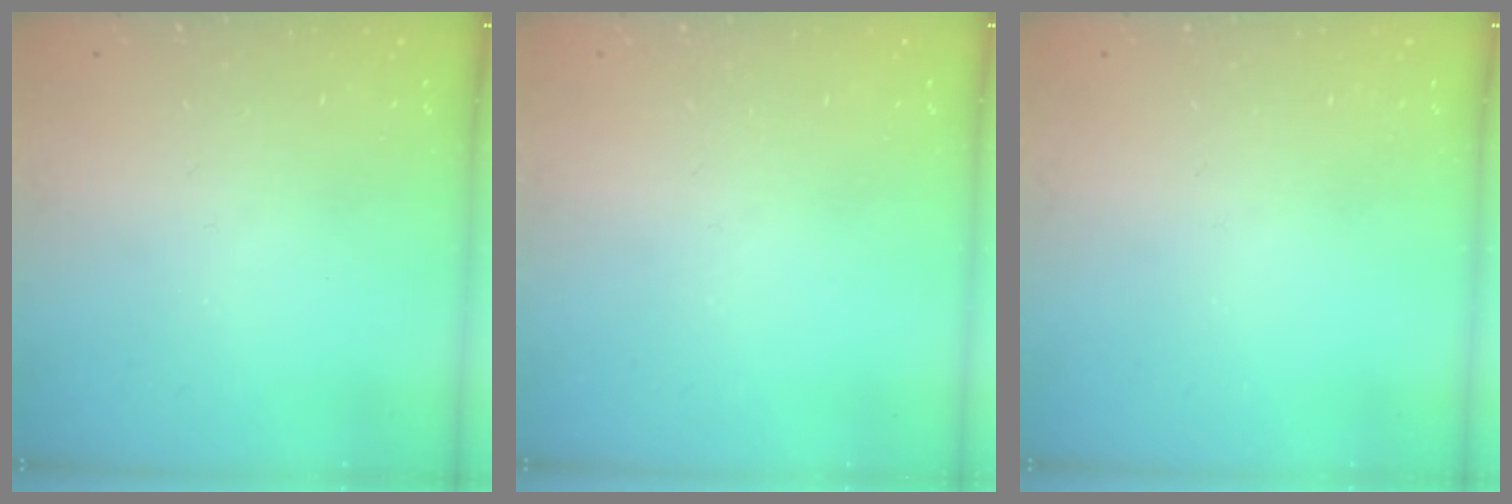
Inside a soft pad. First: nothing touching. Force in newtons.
{"total": 0.0}
{"total": 0.0}